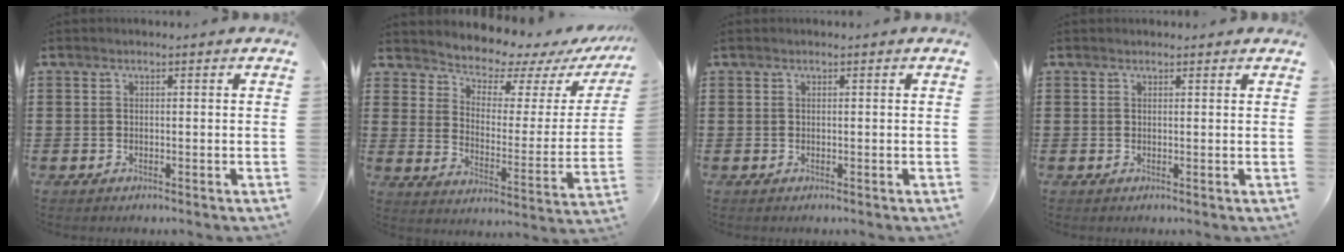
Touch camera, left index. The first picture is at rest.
{"total": 5.1, "force": [4.8, 1.4, 0.6], "torque": [-0.036, -0.046, 0.078]}
{"total": 0.0}
{"total": 0.7, "force": [0.6, 0.3, 0.1], "torque": [-0.004, 0.002, 0.013]}